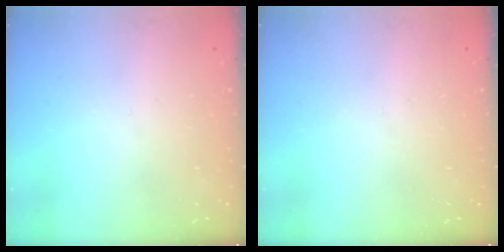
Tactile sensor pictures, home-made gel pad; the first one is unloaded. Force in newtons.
{"total": 0.0}